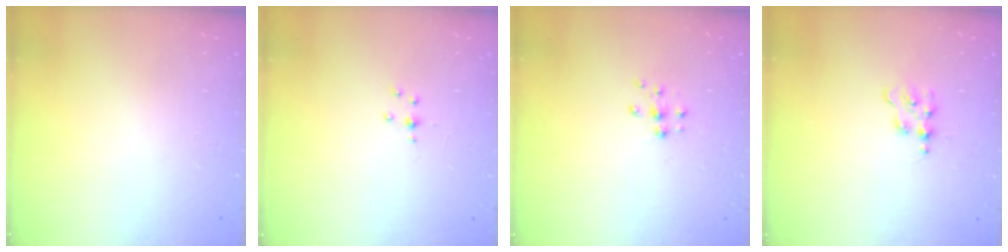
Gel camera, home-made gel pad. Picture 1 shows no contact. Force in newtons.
{"total": 2.0, "press": 1.9, "slide": 0.5}
{"total": 6.6, "press": 6.6, "slide": 0.5}
{"total": 1.9, "press": 1.9, "slide": 0.2}